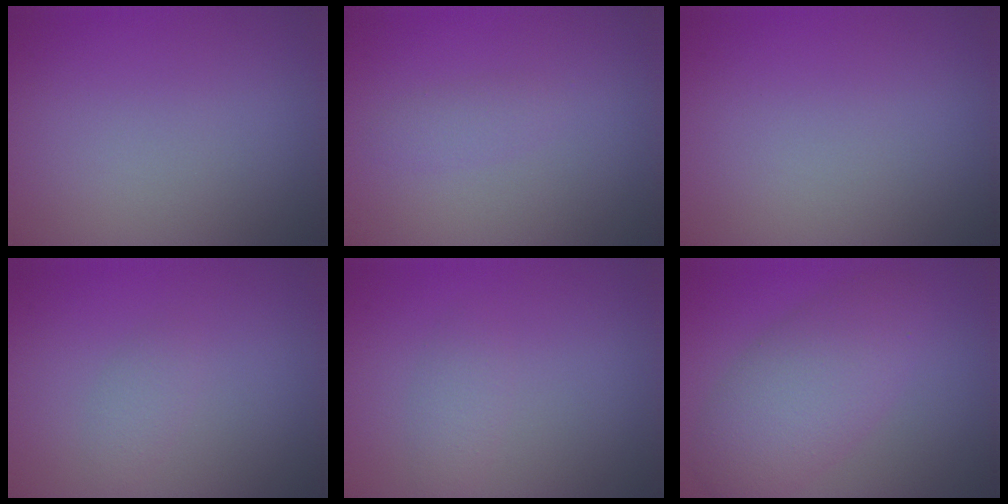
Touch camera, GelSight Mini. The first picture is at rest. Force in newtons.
{"total": 0.9, "press": 0.9, "slide": 0.0}
{"total": 0.0}
{"total": 1.2, "press": 1.2, "slide": 0.1}
{"total": 1.5, "press": 1.5, "slide": 0.1}
{"total": 4.3, "press": 4.3, "slide": 0.3}